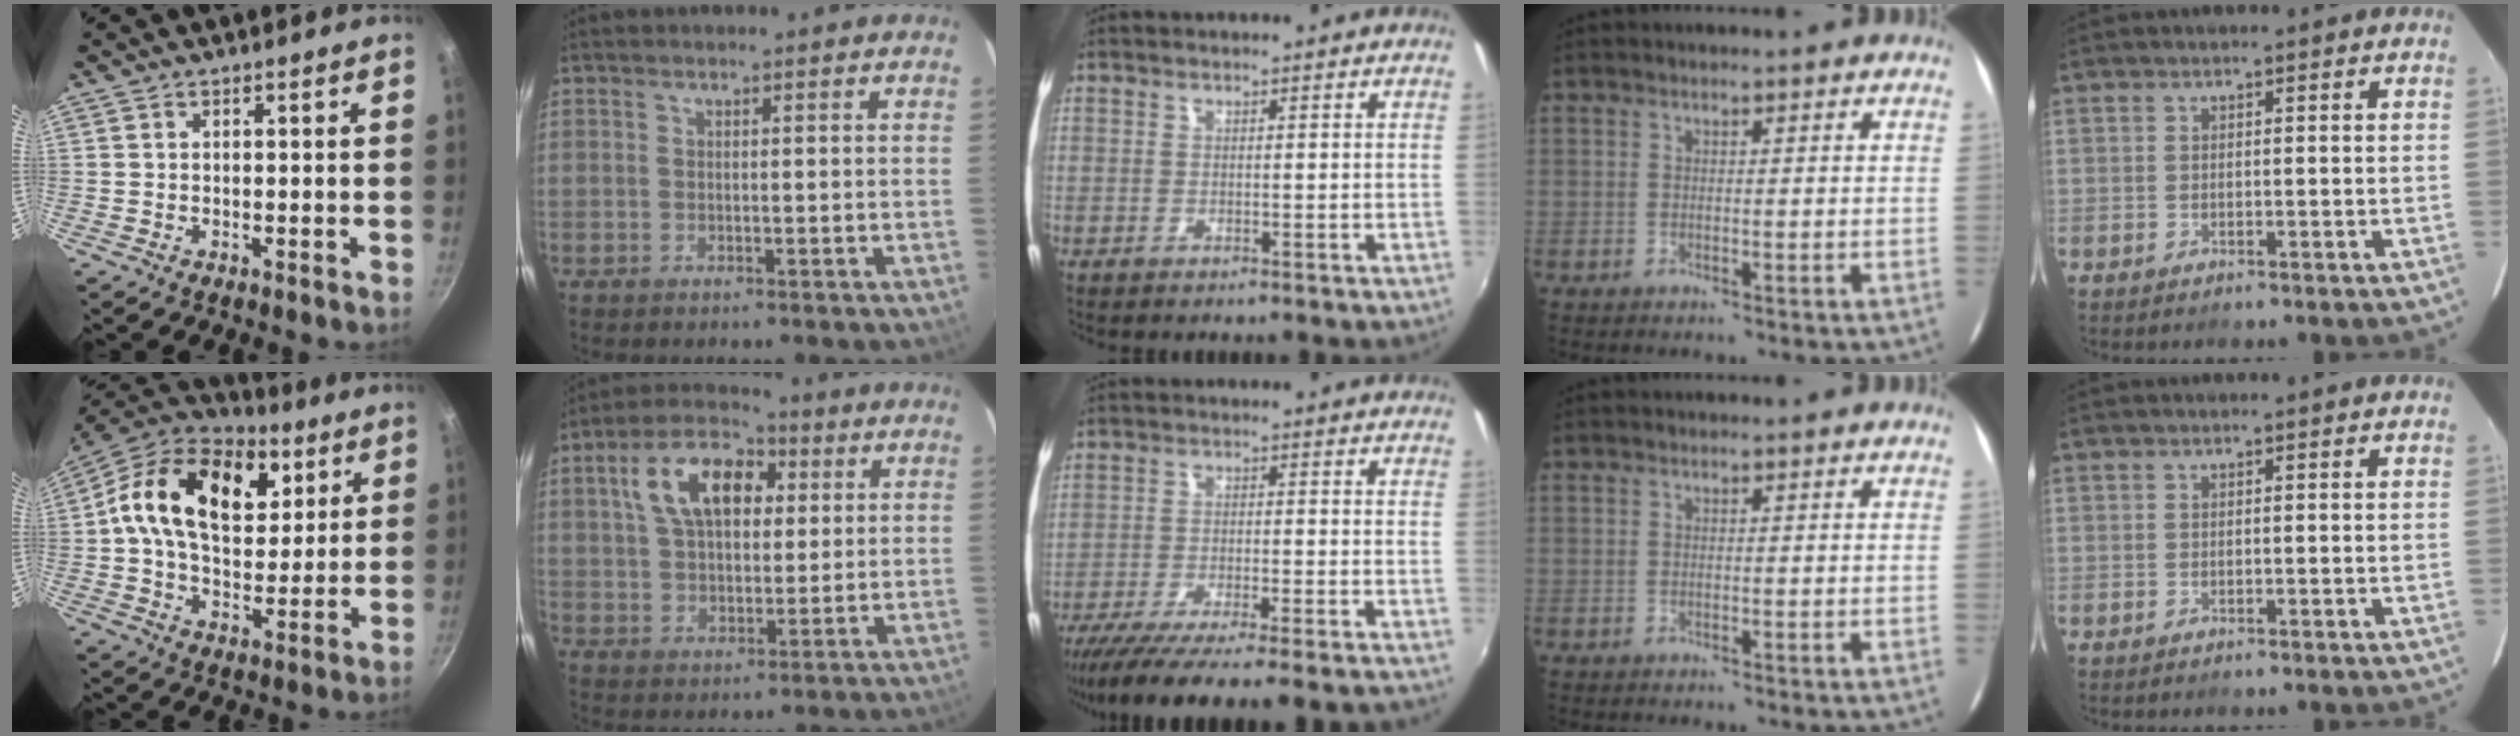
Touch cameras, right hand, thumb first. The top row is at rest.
{"thumb": {"total": 22.5, "force": [7.2, 14.4, 15.7], "torque": [-0.238, -0.005, 0.107]}, "index": {"total": 14.0, "force": [4.5, 8.3, 10.3], "torque": [-0.192, 0.038, 0.074]}, "middle": {"total": 20.2, "force": [-18.2, 0.4, 8.8], "torque": [-0.160, -0.042, -0.269]}}